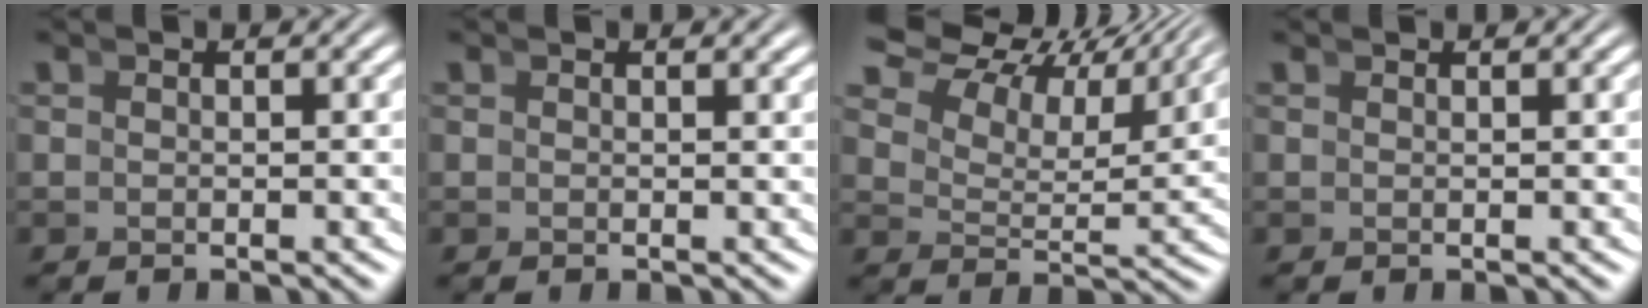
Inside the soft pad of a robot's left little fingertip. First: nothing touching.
{"total": 0.5, "force": [0.5, -0.2, 0.0], "torque": [0.001, 0.001, 0.007]}
{"total": 8.6, "force": [6.1, 4.0, 4.5], "torque": [-0.079, 0.023, 0.083]}
{"total": 0.7, "force": [0.5, -0.5, -0.2], "torque": [0.014, 0.005, 0.010]}